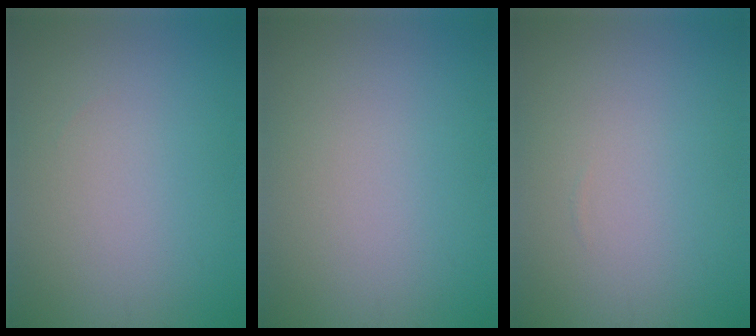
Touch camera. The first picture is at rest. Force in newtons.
{"total": 0.0}
{"total": 0.0}